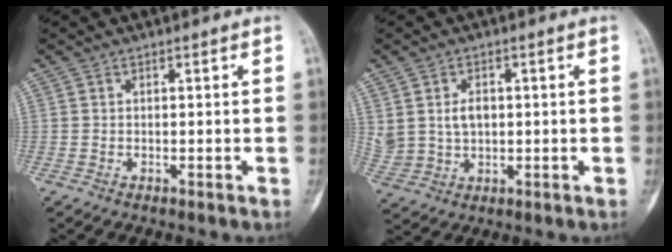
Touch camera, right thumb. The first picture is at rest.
{"total": 6.3, "force": [1.2, 4.7, 4.1], "torque": [-0.070, -0.002, 0.035]}